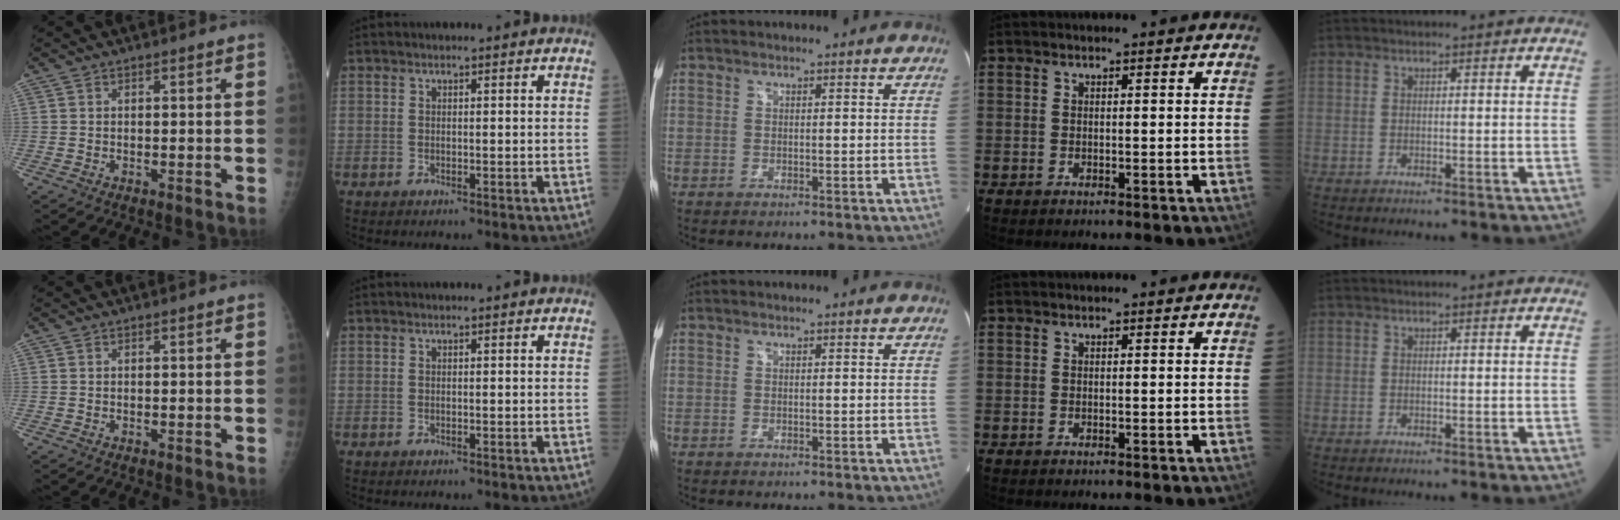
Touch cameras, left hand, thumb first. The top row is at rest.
{}